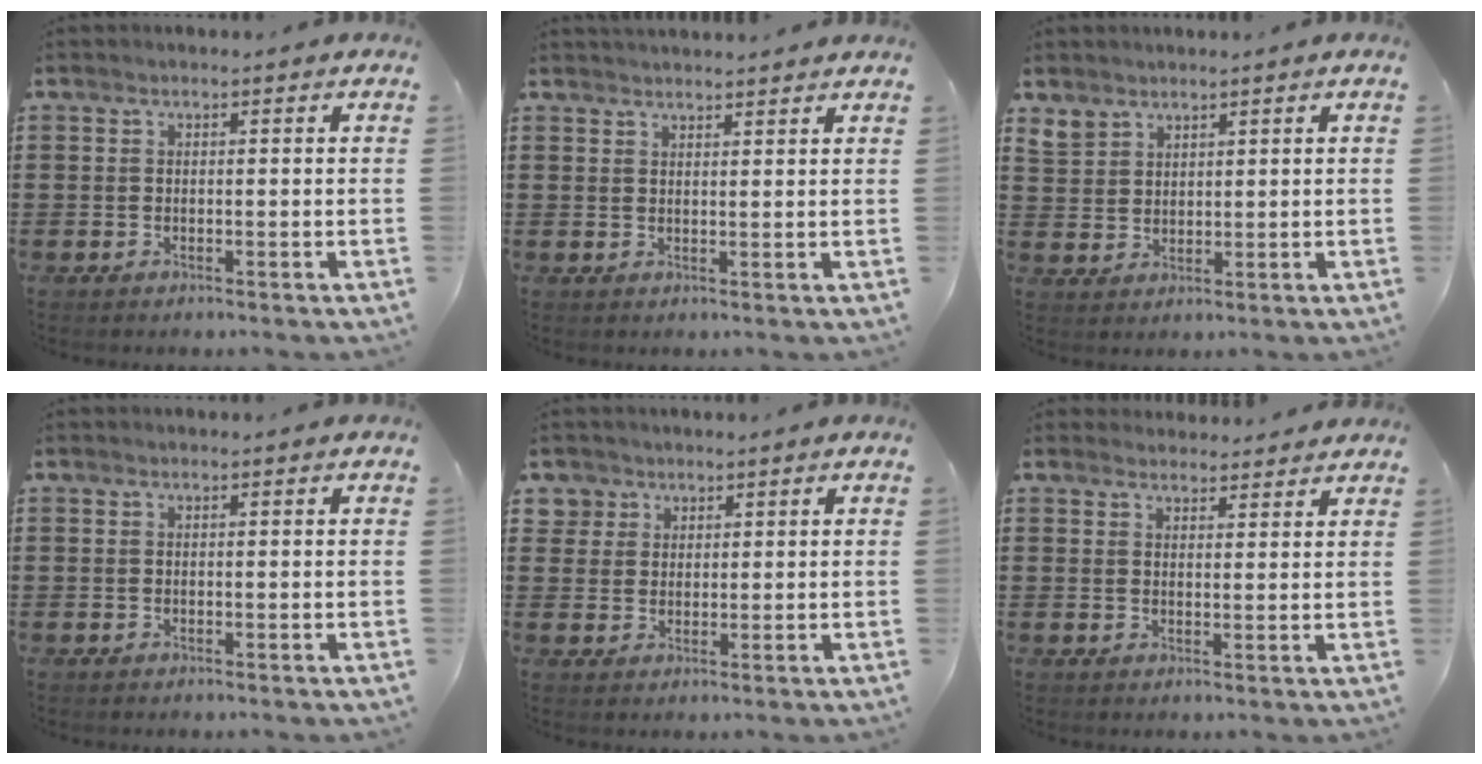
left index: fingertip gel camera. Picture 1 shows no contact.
{"total": 1.9, "force": [1.9, -0.1, 0.0], "torque": [-0.005, -0.002, 0.038]}
{"total": 3.1, "force": [2.4, 2.0, 0.2], "torque": [-0.016, 0.006, 0.048]}
{"total": 0.0}
{"total": 3.4, "force": [2.0, 2.7, 0.0], "torque": [-0.008, 0.007, 0.035]}
{"total": 2.7, "force": [2.7, 0.6, 0.0], "torque": [-0.007, -0.005, 0.051]}